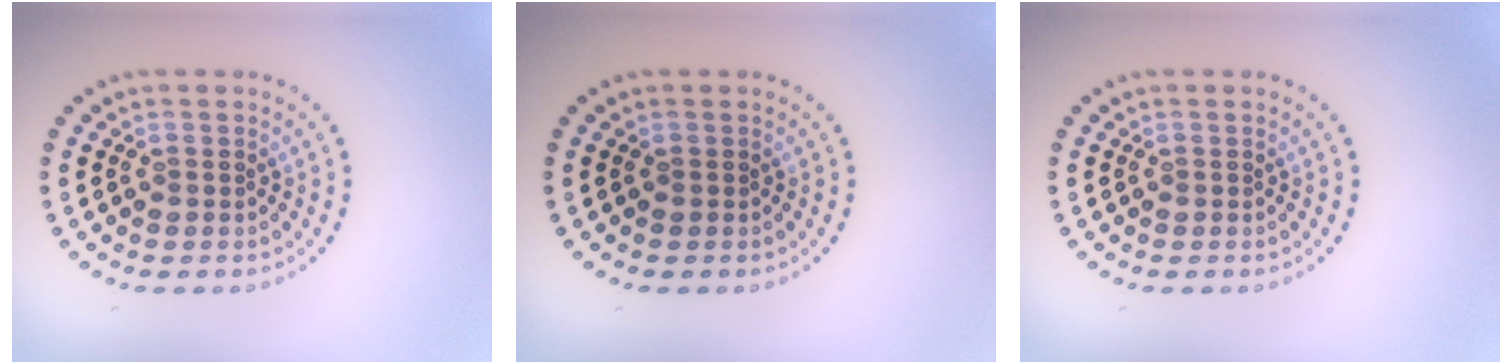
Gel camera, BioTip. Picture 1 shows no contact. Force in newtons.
{"total": 0.0}
{"total": 0.0}